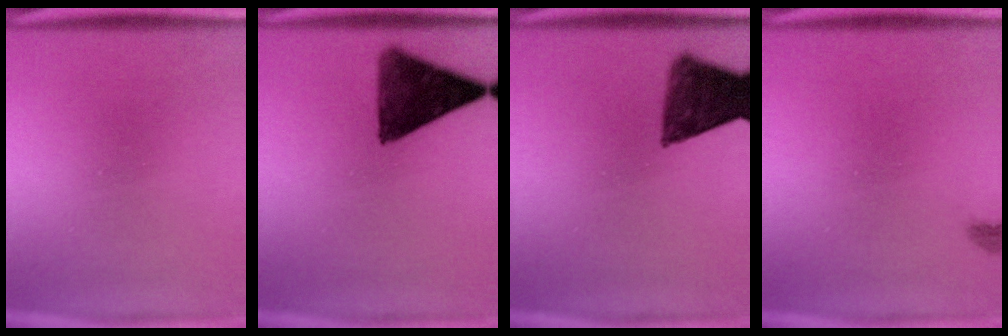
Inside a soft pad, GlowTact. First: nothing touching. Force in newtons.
{"total": 11.3}
{"total": 10.0}
{"total": 1.1}